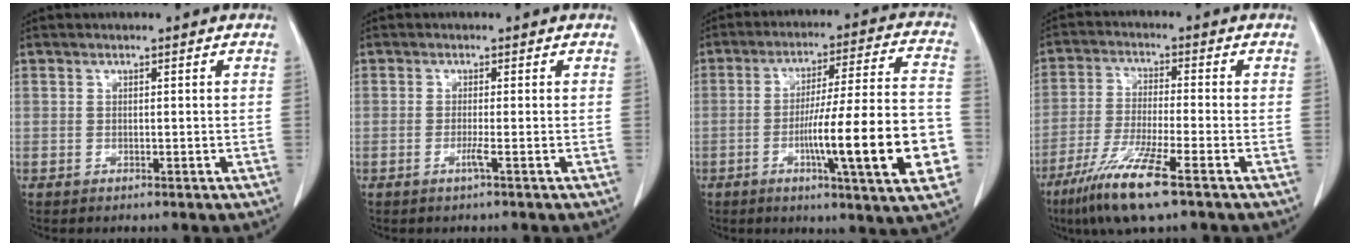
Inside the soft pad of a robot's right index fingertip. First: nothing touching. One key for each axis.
{"total": 1.3, "fx": -0.6, "fy": -0.4, "fz": 1.1, "tx": -0.019, "ty": -0.002, "tz": -0.013}
{"total": 19.9, "fx": -5.3, "fy": 0.6, "fz": 19.1, "tx": -0.251, "ty": 0.001, "tz": -0.076}
{"total": 10.5, "fx": -6.3, "fy": 0.2, "fz": 8.3, "tx": -0.172, "ty": -0.030, "tz": -0.120}